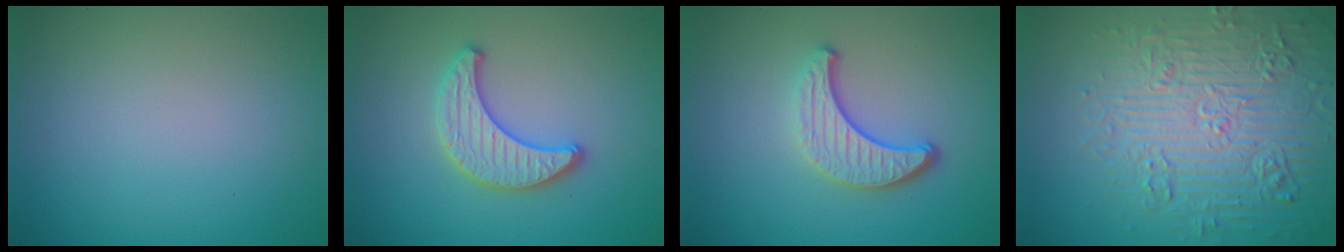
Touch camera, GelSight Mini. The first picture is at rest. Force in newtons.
{"total": 3.3, "press": 3.3, "slide": 0.3}
{"total": 4.0, "press": 2.9, "slide": 2.7}
{"total": 8.1, "press": 7.8, "slide": 1.9}